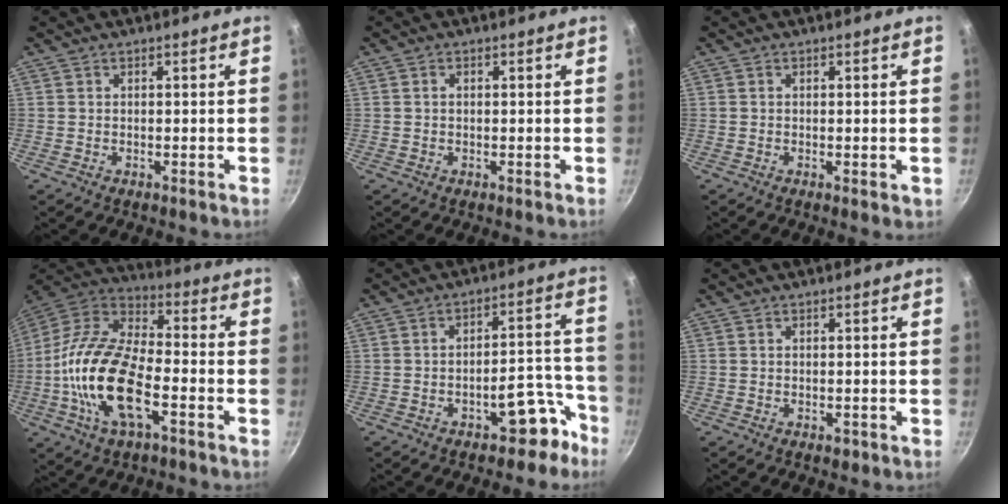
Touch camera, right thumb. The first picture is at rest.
{"total": 0.7, "force": [0.1, 0.5, 0.5], "torque": [-0.009, 0.004, 0.002]}
{"total": 1.2, "force": [-0.2, 0.4, 1.2], "torque": [-0.016, -0.003, -0.003]}
{"total": 19.7, "force": [-5.6, 9.2, 16.6], "torque": [-0.313, 0.035, -0.122]}
{"total": 8.8, "force": [-5.4, 4.3, 5.4], "torque": [-0.015, 0.072, -0.063]}
{"total": 1.0, "force": [-0.5, 0.5, 0.7], "torque": [-0.010, 0.002, -0.004]}